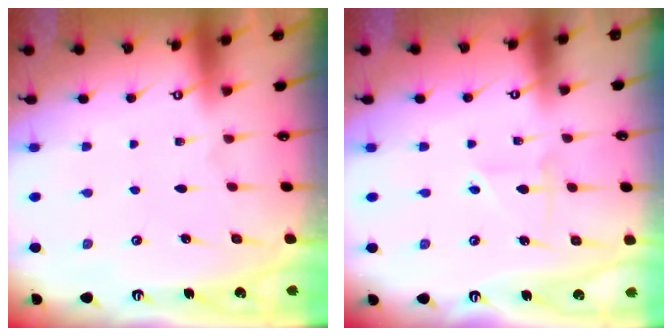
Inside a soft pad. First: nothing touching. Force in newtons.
{"total": 2.7, "press": 2.7, "slide": 0.3}